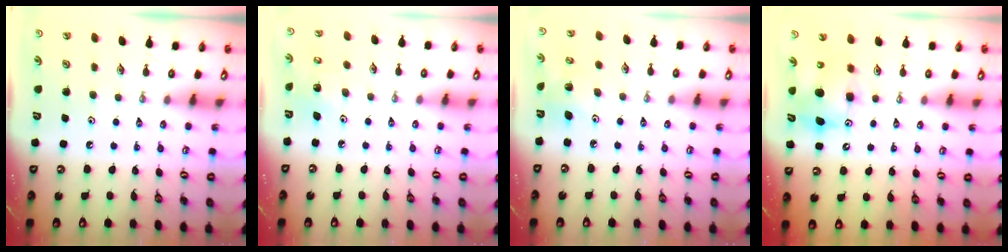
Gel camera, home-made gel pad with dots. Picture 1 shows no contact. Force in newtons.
{"total": 4.1, "press": 4.1, "slide": 0.4}
{"total": 3.7, "press": 3.3, "slide": 1.6}
{"total": 9.7, "press": 9.7, "slide": 0.4}